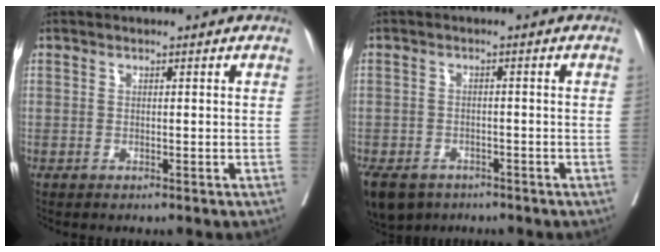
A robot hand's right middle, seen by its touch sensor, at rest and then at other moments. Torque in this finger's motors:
{"motor_torque": [0.29, -0.26, 0.14, 0.04]}